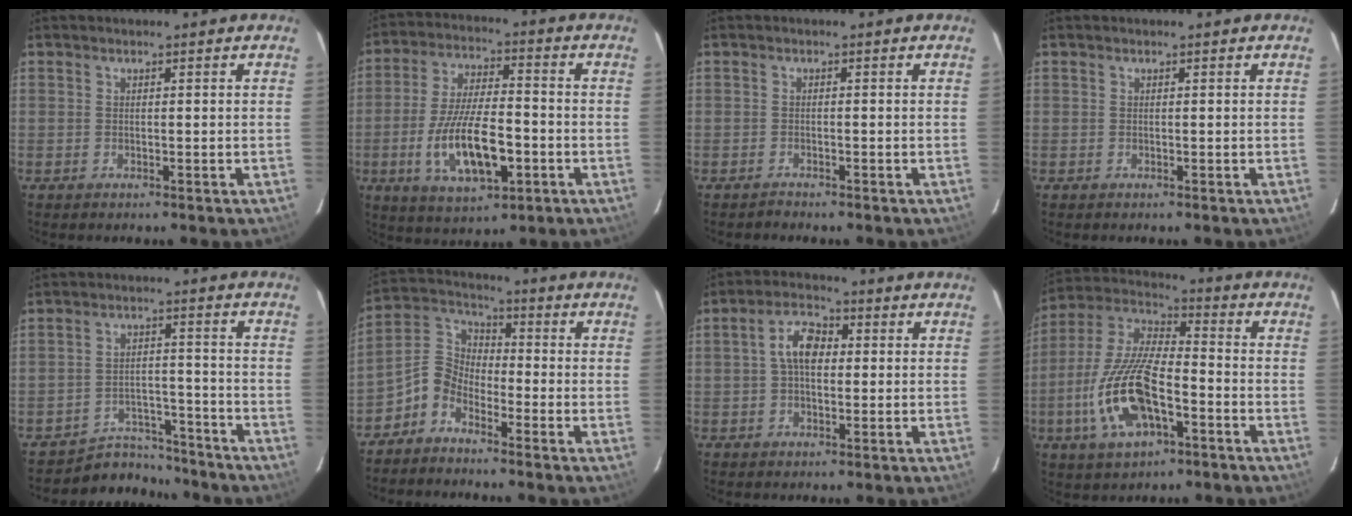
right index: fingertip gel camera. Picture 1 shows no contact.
{"total": 14.8, "force": [-4.5, 5.7, 12.9], "torque": [-0.258, -0.011, -0.070]}
{"total": 0.9, "force": [-0.9, 0.1, 0.0], "torque": [0.000, 0.001, -0.016]}
{"total": 0.0}
{"total": 8.4, "force": [-7.7, 3.3, -0.2], "torque": [-0.013, 0.032, -0.115]}
{"total": 6.2, "force": [-4.2, 3.9, 2.3], "torque": [-0.054, 0.026, -0.101]}
{"total": 6.3, "force": [0.6, 3.8, 5.0], "torque": [-0.094, 0.020, 0.010]}
{"total": 17.3, "force": [-6.2, 7.0, 14.6], "torque": [-0.313, -0.006, -0.115]}